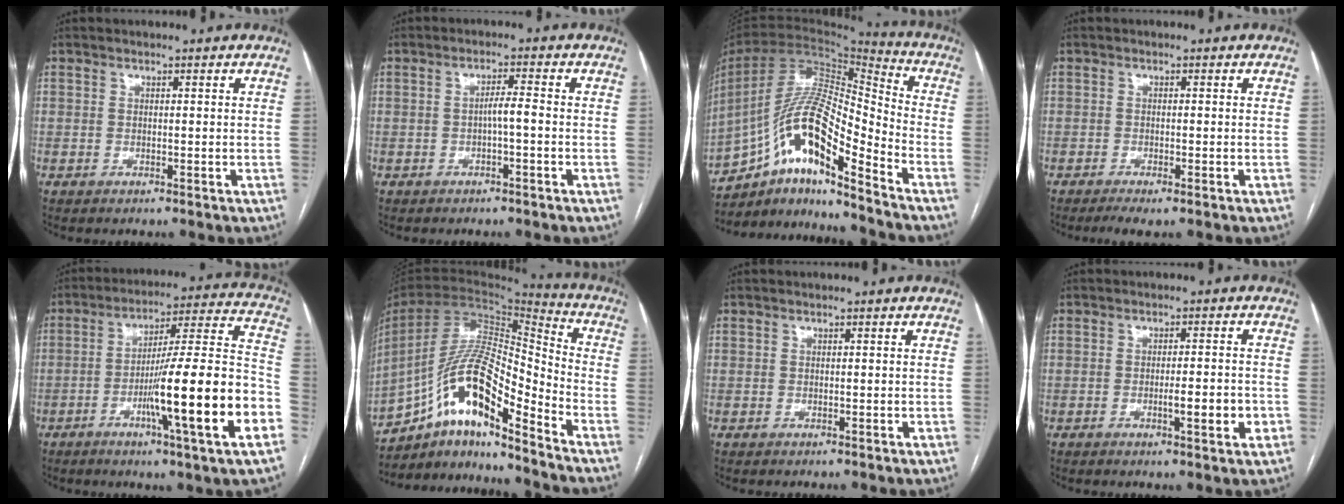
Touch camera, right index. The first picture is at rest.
{"total": 2.5, "force": [-0.7, 0.1, 2.4], "torque": [-0.036, 0.004, -0.012]}
{"total": 17.4, "force": [-10.5, 3.1, 13.5], "torque": [-0.262, 0.016, -0.184]}
{"total": 2.9, "force": [-2.0, 0.3, 2.1], "torque": [-0.033, -0.007, -0.033]}
{"total": 20.4, "force": [-6.9, -0.3, 19.1], "torque": [-0.267, 0.000, -0.111]}
{"total": 16.9, "force": [-10.7, 3.5, 12.7], "torque": [-0.241, 0.023, -0.186]}
{"total": 0.0}
{"total": 4.9, "force": [-1.5, 0.6, 4.6], "torque": [-0.068, -0.002, -0.019]}